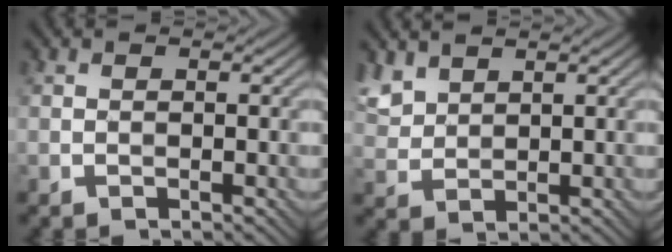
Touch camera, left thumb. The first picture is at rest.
{"total": 4.0, "force": [2.8, 2.1, 1.9], "torque": [-0.058, 0.003, 0.066]}